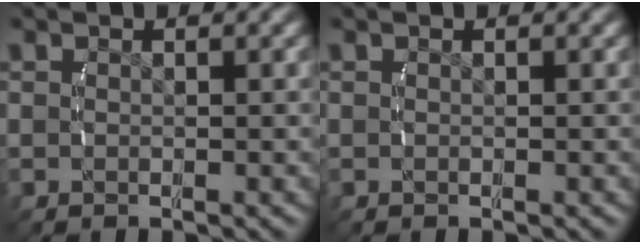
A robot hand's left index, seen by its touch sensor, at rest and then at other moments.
{"total": 0.0}